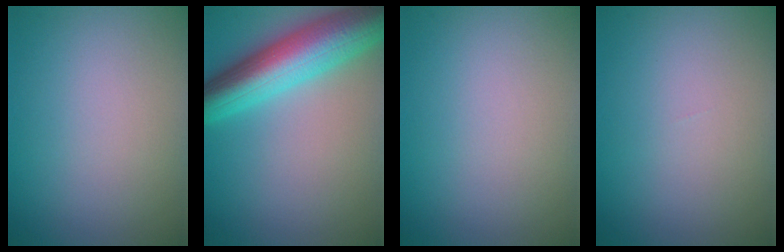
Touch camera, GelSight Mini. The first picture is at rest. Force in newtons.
{"total": 8.7, "press": 8.7, "slide": 0.4}
{"total": 0.0}
{"total": 0.0}